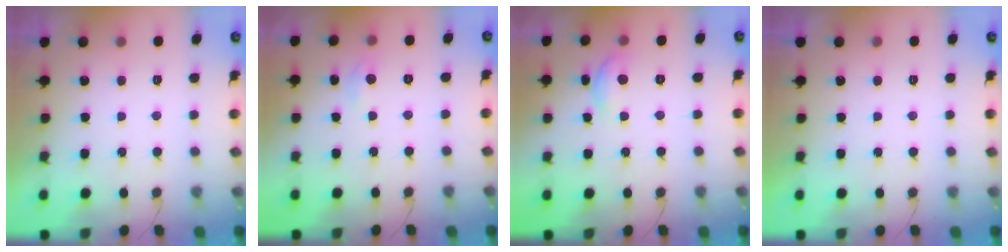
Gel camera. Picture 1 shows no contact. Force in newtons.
{"total": 2.3, "press": 2.3, "slide": 0.3}
{"total": 6.7, "press": 6.7, "slide": 0.6}
{"total": 0.0}